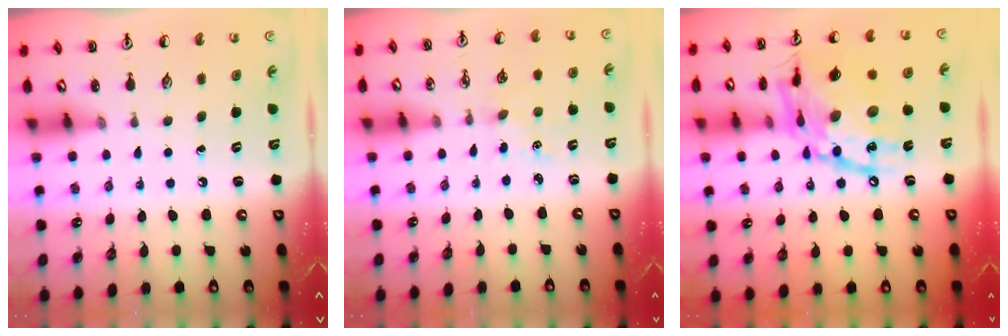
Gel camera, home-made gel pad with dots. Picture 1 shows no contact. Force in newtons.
{"total": 3.5, "press": 3.5, "slide": 0.5}
{"total": 22.2, "press": 22.1, "slide": 1.8}